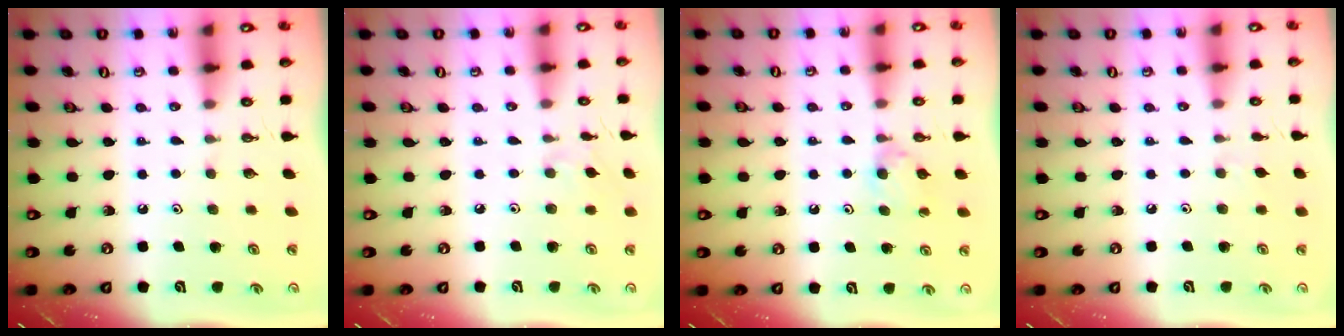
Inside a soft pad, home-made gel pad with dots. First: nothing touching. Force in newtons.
{"total": 3.1, "press": 3.1, "slide": 0.6}
{"total": 6.1, "press": 6.0, "slide": 0.9}
{"total": 3.9, "press": 3.9, "slide": 0.7}